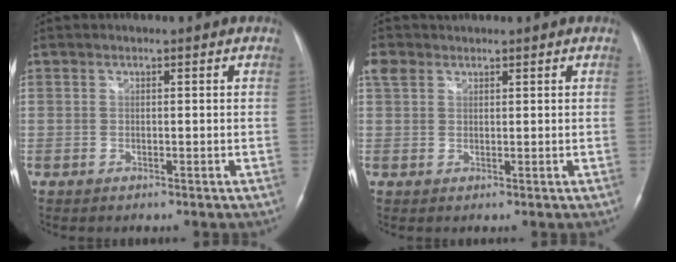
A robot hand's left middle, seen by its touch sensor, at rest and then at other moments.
{"total": 2.3, "force": [1.7, 1.4, 0.6], "torque": [-0.022, 0.024, 0.037]}